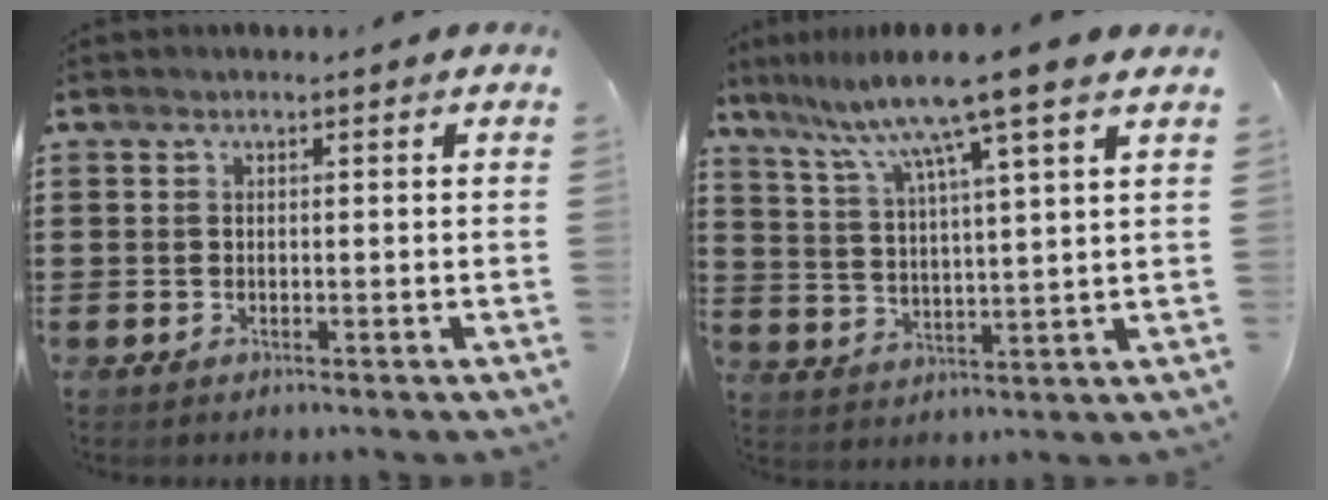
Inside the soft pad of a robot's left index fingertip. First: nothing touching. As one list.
[{"total": 10.1, "force": [7.6, -0.7, 6.5], "torque": [-0.151, -0.036, 0.121]}]